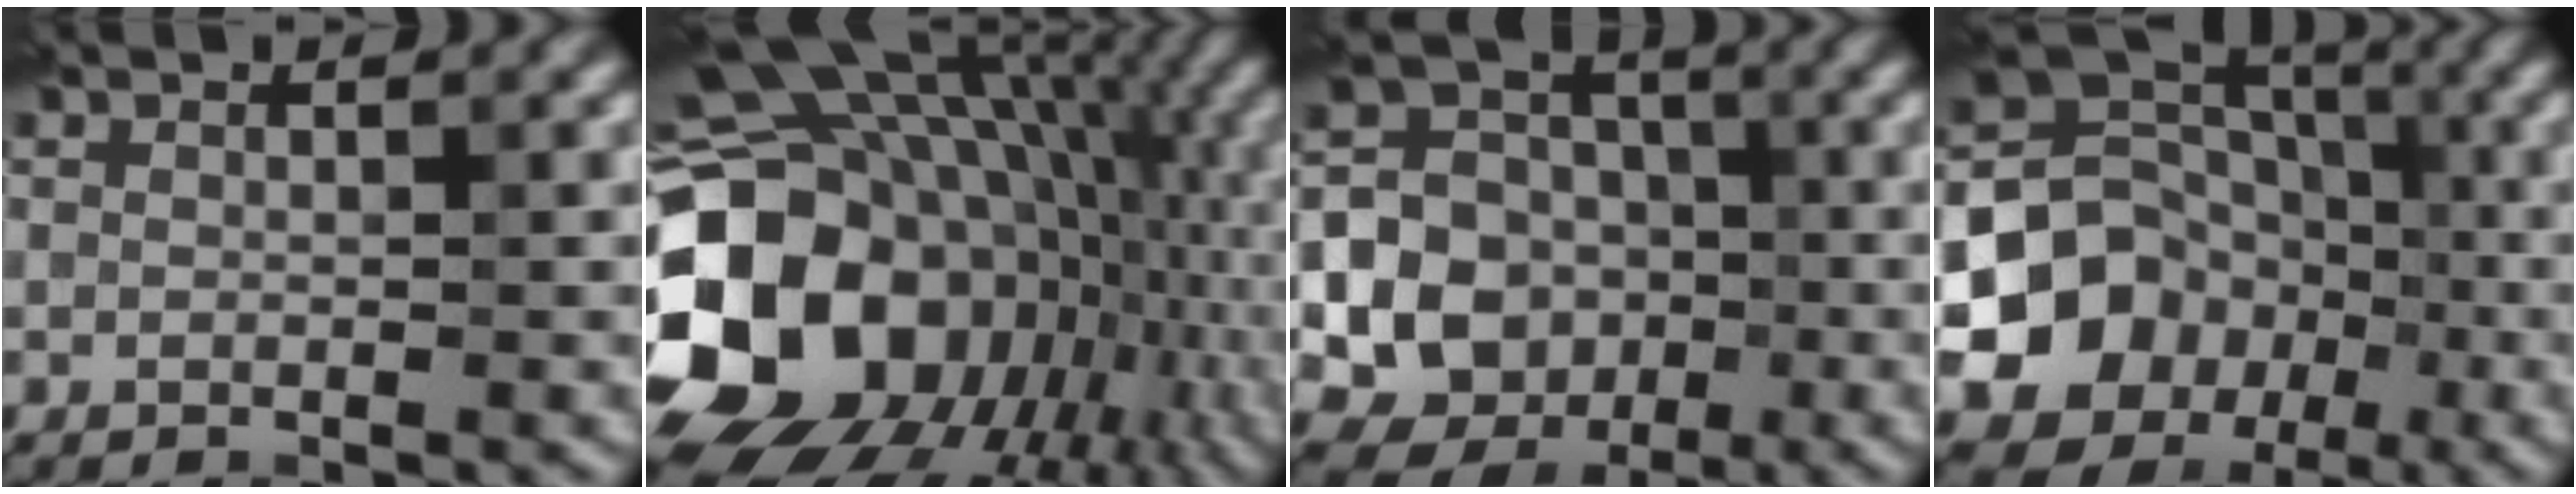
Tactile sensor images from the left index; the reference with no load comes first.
{"total": 19.3, "force": [-1.4, 14.7, 12.4], "torque": [-0.252, -0.015, -0.005]}
{"total": 13.7, "force": [-3.0, 12.8, 4.0], "torque": [-0.099, -0.014, -0.059]}
{"total": 10.9, "force": [-3.0, 9.5, 4.3], "torque": [-0.090, -0.006, -0.057]}